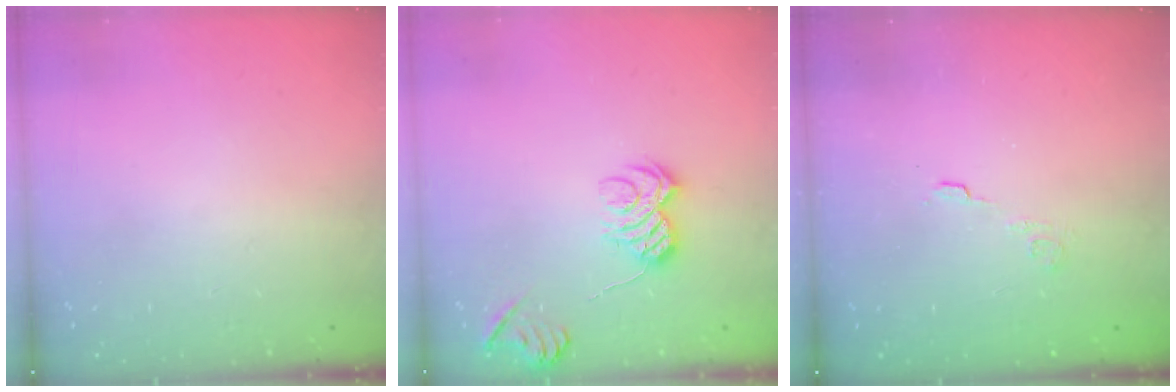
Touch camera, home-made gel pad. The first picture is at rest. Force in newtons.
{"total": 8.4, "press": 8.3, "slide": 1.2}
{"total": 2.4, "press": 2.1, "slide": 1.3}